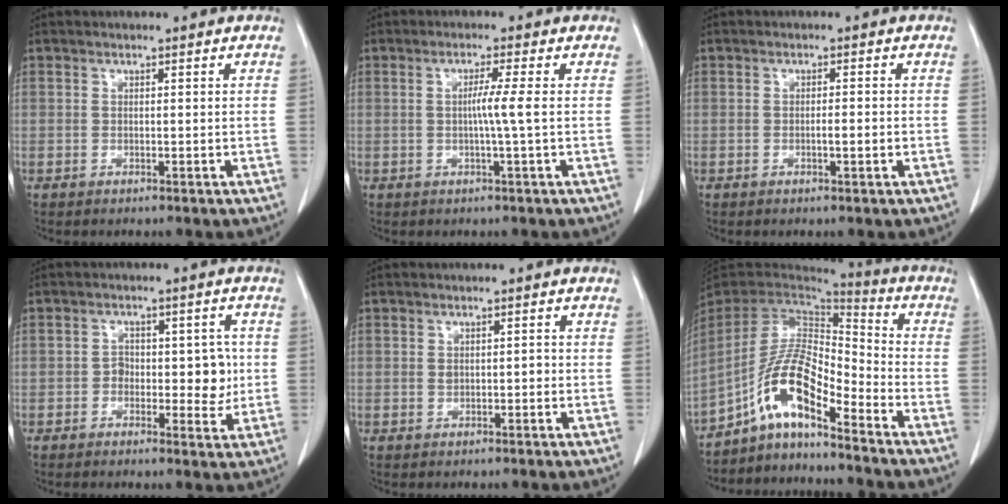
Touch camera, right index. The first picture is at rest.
{"total": 3.2, "force": [-0.1, -1.1, 3.0], "torque": [-0.054, -0.003, -0.004]}
{"total": 1.8, "force": [-0.5, 0.1, 1.7], "torque": [-0.029, 0.002, -0.008]}
{"total": 5.8, "force": [-0.7, 3.4, 4.6], "torque": [-0.043, 0.010, -0.009]}
{"total": 1.4, "force": [-0.1, 0.8, 1.1], "torque": [-0.020, 0.008, 0.003]}
{"total": 10.9, "force": [-6.9, 2.3, 8.2], "torque": [-0.166, 0.020, -0.127]}